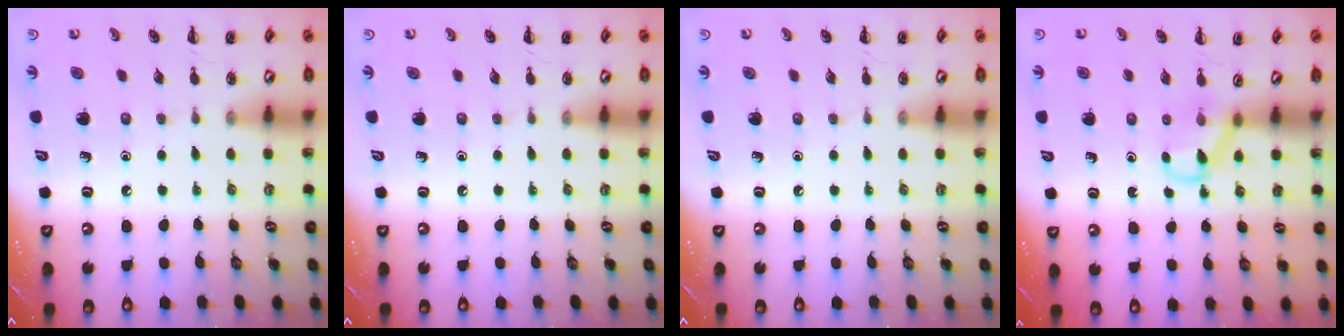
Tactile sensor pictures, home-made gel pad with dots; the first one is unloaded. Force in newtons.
{"total": 0.0}
{"total": 0.0}
{"total": 3.4, "press": 3.2, "slide": 1.2}